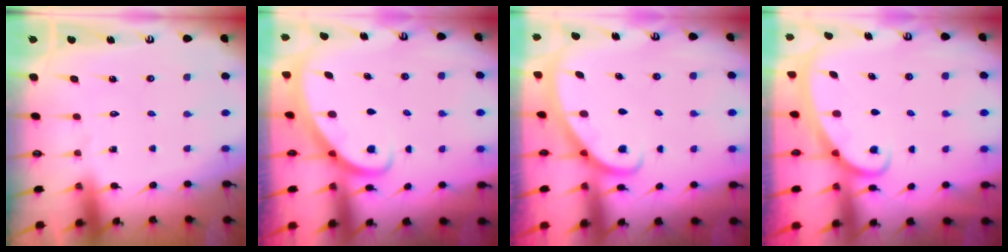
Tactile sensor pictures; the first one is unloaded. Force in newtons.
{"total": 2.6, "press": 2.6, "slide": 0.3}
{"total": 2.5, "press": 2.5, "slide": 0.1}
{"total": 2.3, "press": 2.2, "slide": 0.3}